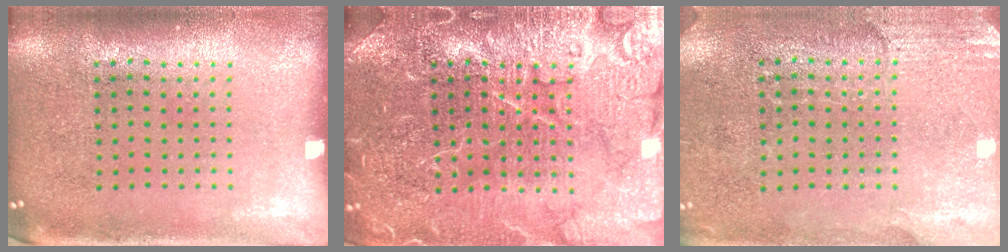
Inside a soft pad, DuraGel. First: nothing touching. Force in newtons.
{"total": 7.1, "press": 7.0, "slide": 1.0}
{"total": 2.8, "press": 2.5, "slide": 1.3}